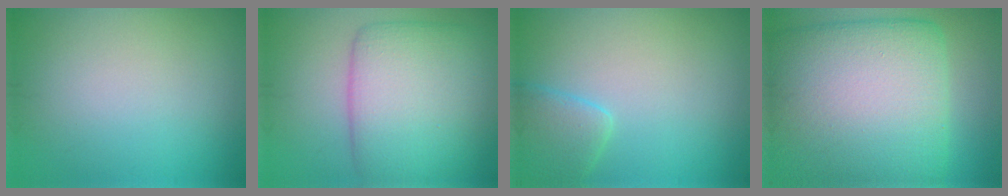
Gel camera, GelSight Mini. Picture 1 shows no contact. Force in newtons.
{"total": 9.0, "press": 9.0, "slide": 0.4}
{"total": 2.9, "press": 2.9, "slide": 0.2}
{"total": 19.1, "press": 19.1, "slide": 0.4}